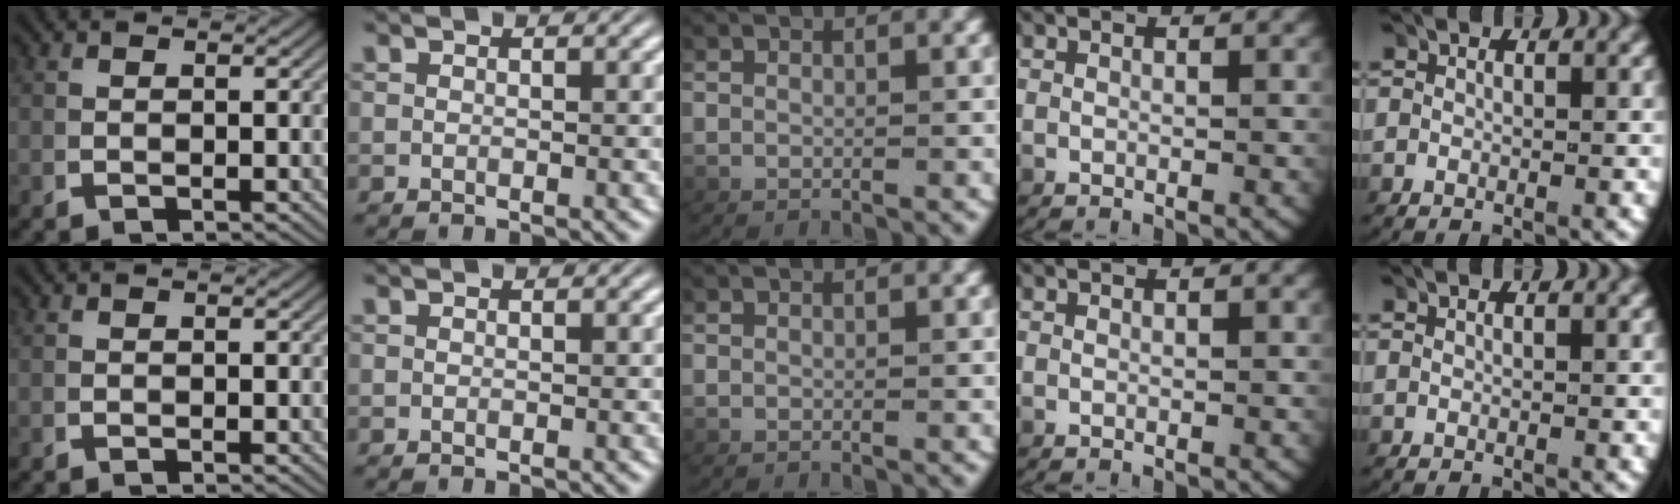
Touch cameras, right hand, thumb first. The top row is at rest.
{"little": {"total": 0.6, "force": [-0.1, -0.5, -0.3], "torque": [0.006, 0.001, -0.001]}}